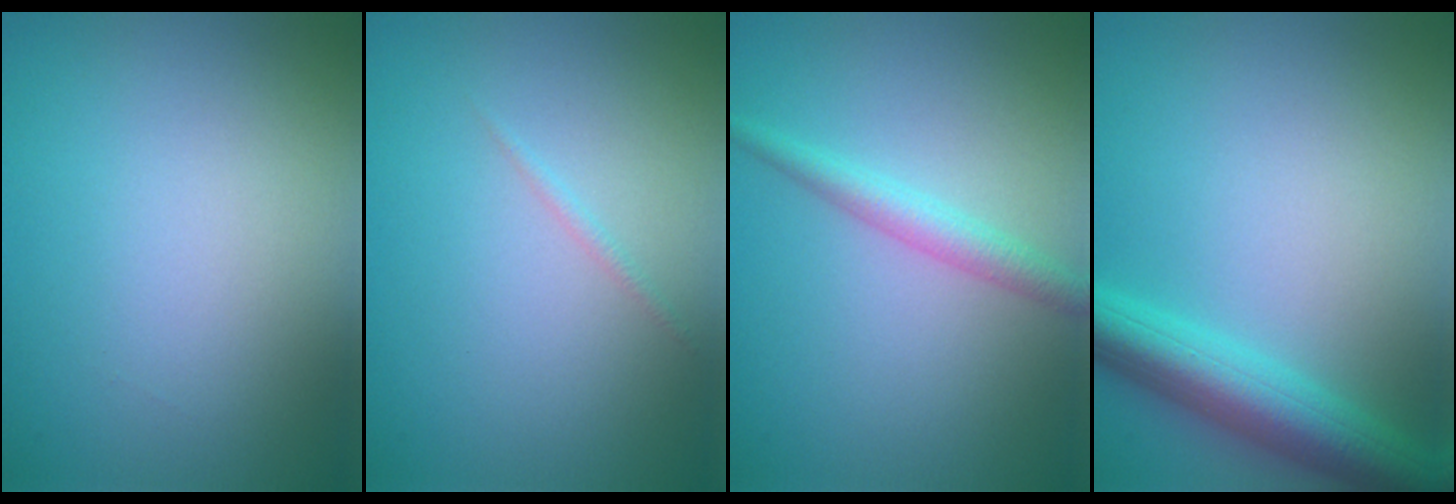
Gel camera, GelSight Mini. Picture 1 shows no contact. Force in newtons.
{"total": 0.6, "press": 0.6, "slide": 0.0}
{"total": 2.3, "press": 2.3, "slide": 0.0}
{"total": 6.0, "press": 6.0, "slide": 0.2}